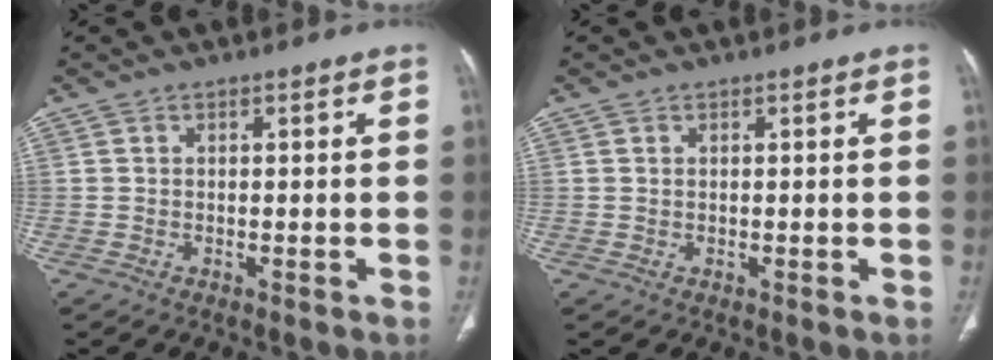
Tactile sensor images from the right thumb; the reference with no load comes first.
{"total": 0.0}